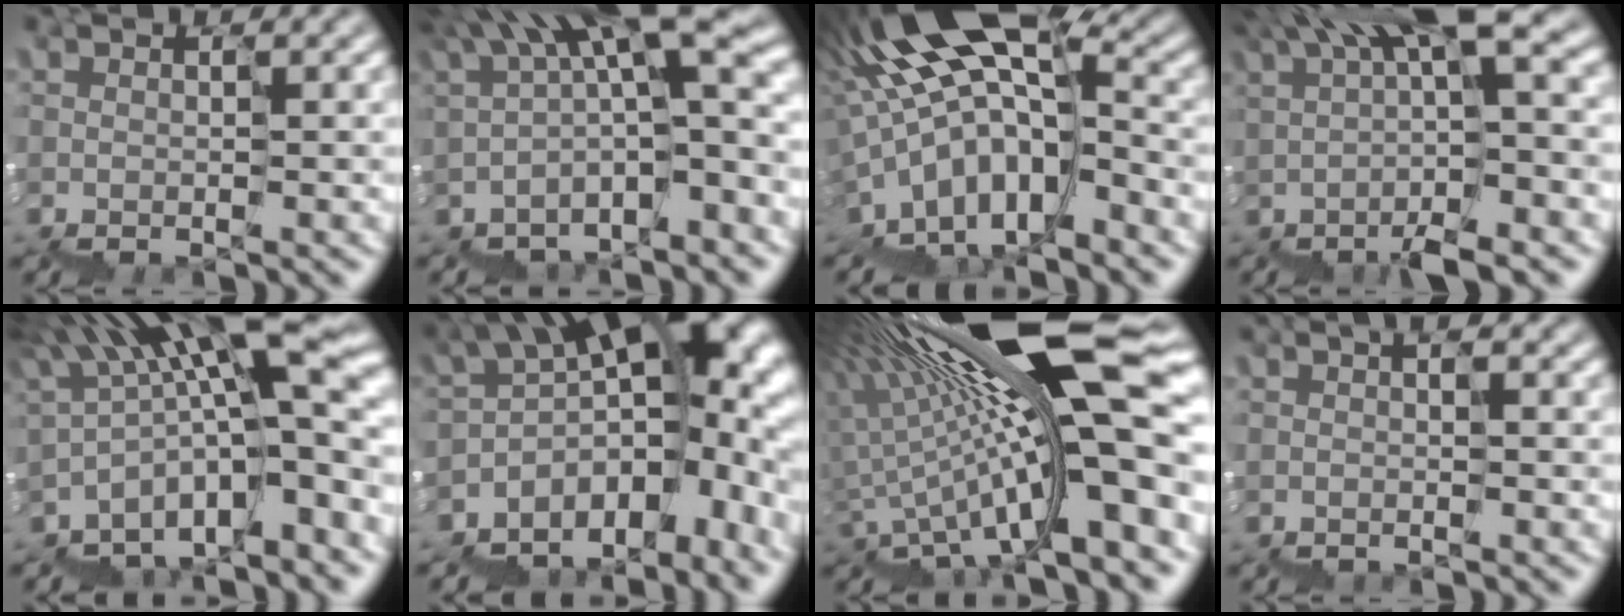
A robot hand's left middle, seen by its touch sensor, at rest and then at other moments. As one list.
[{"total": 9.1, "force": [1.6, 2.2, 8.7], "torque": [-0.141, 0.035, 0.035]}, {"total": 12.0, "force": [-2.9, 4.3, 10.9], "torque": [-0.191, 0.033, -0.048]}, {"total": 8.7, "force": [1.8, 2.0, 8.3], "torque": [-0.128, 0.031, 0.030]}, {"total": 12.7, "force": [-1.2, 3.9, 12.0], "torque": [-0.196, 0.023, -0.006]}, {"total": 13.1, "force": [-4.7, 7.7, 9.5], "torque": [-0.145, 0.001, -0.058]}, {"total": 16.5, "force": [2.0, 3.7, 15.9], "torque": [-0.233, 0.009, 0.029]}, {"total": 0.6, "force": [-0.3, -0.1, -0.5], "torque": [0.007, -0.001, -0.001]}]